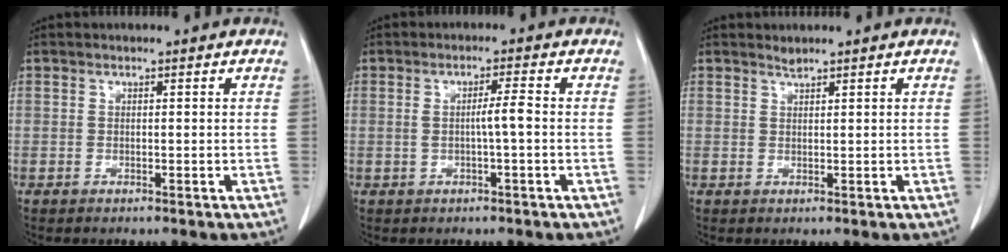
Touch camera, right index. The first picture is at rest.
{"total": 2.9, "force": [-0.2, -0.1, 2.9], "torque": [-0.047, 0.001, -0.003]}
{"total": 0.8, "force": [0.8, -0.1, 0.0], "torque": [-0.005, 0.000, 0.017]}